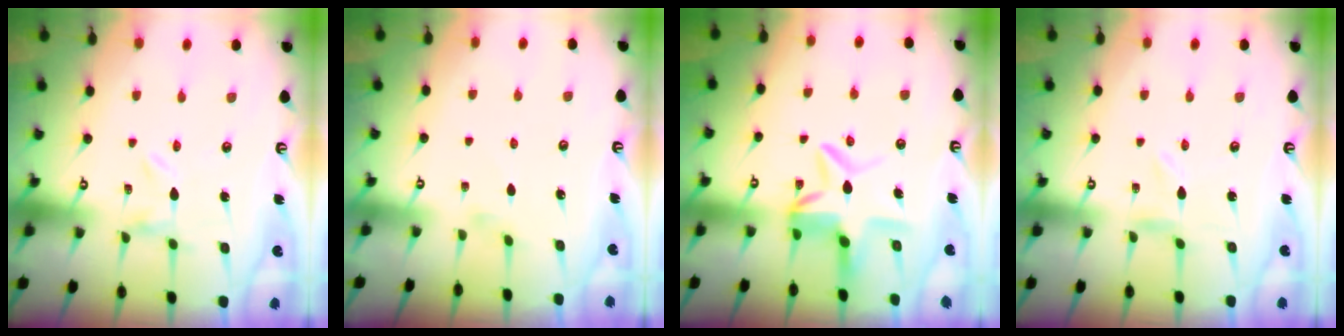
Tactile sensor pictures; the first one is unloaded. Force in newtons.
{"total": 0.0}
{"total": 8.5, "press": 8.3, "slide": 2.0}
{"total": 0.7, "press": 0.7, "slide": 0.2}